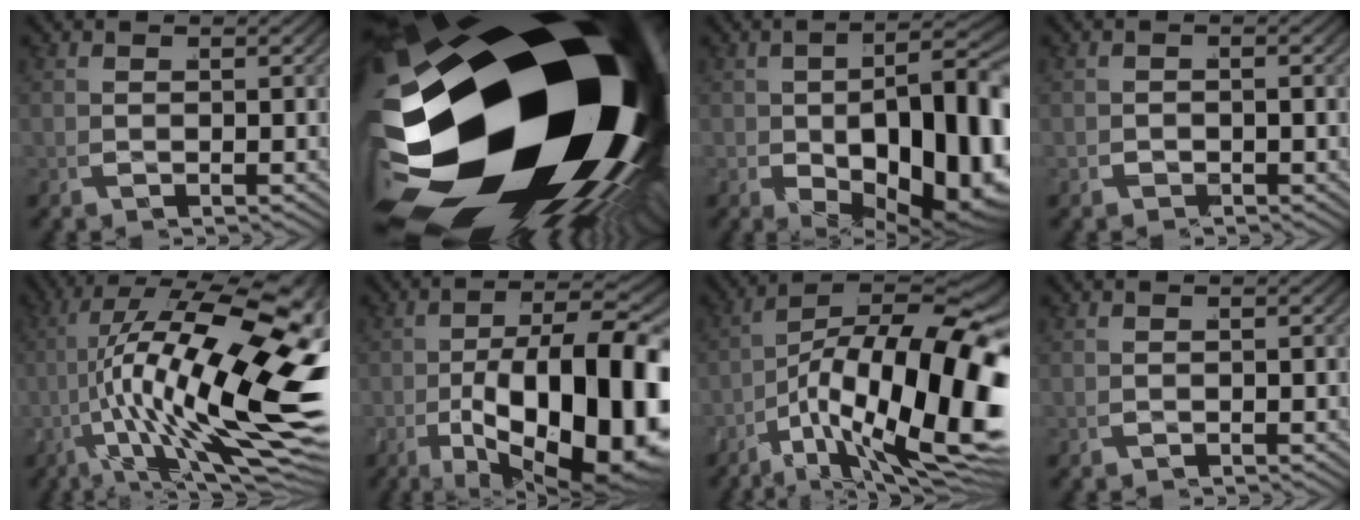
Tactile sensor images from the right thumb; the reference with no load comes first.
{"total": 52.5, "force": [-4.9, 31.2, 41.9], "torque": [-0.561, -0.069, -0.057]}
{"total": 15.9, "force": [-4.1, 8.9, 12.5], "torque": [-0.176, -0.040, -0.030]}
{"total": 0.9, "force": [-0.3, -0.3, -0.7], "torque": [0.021, 0.000, -0.007]}
{"total": 18.5, "force": [-1.0, 8.3, 16.5], "torque": [-0.276, -0.036, 0.014]}
{"total": 21.0, "force": [-4.8, 11.5, 16.9], "torque": [-0.280, -0.056, -0.038]}
{"total": 19.7, "force": [-2.7, 12.0, 15.4], "torque": [-0.251, -0.073, -0.009]}
{"total": 0.0}